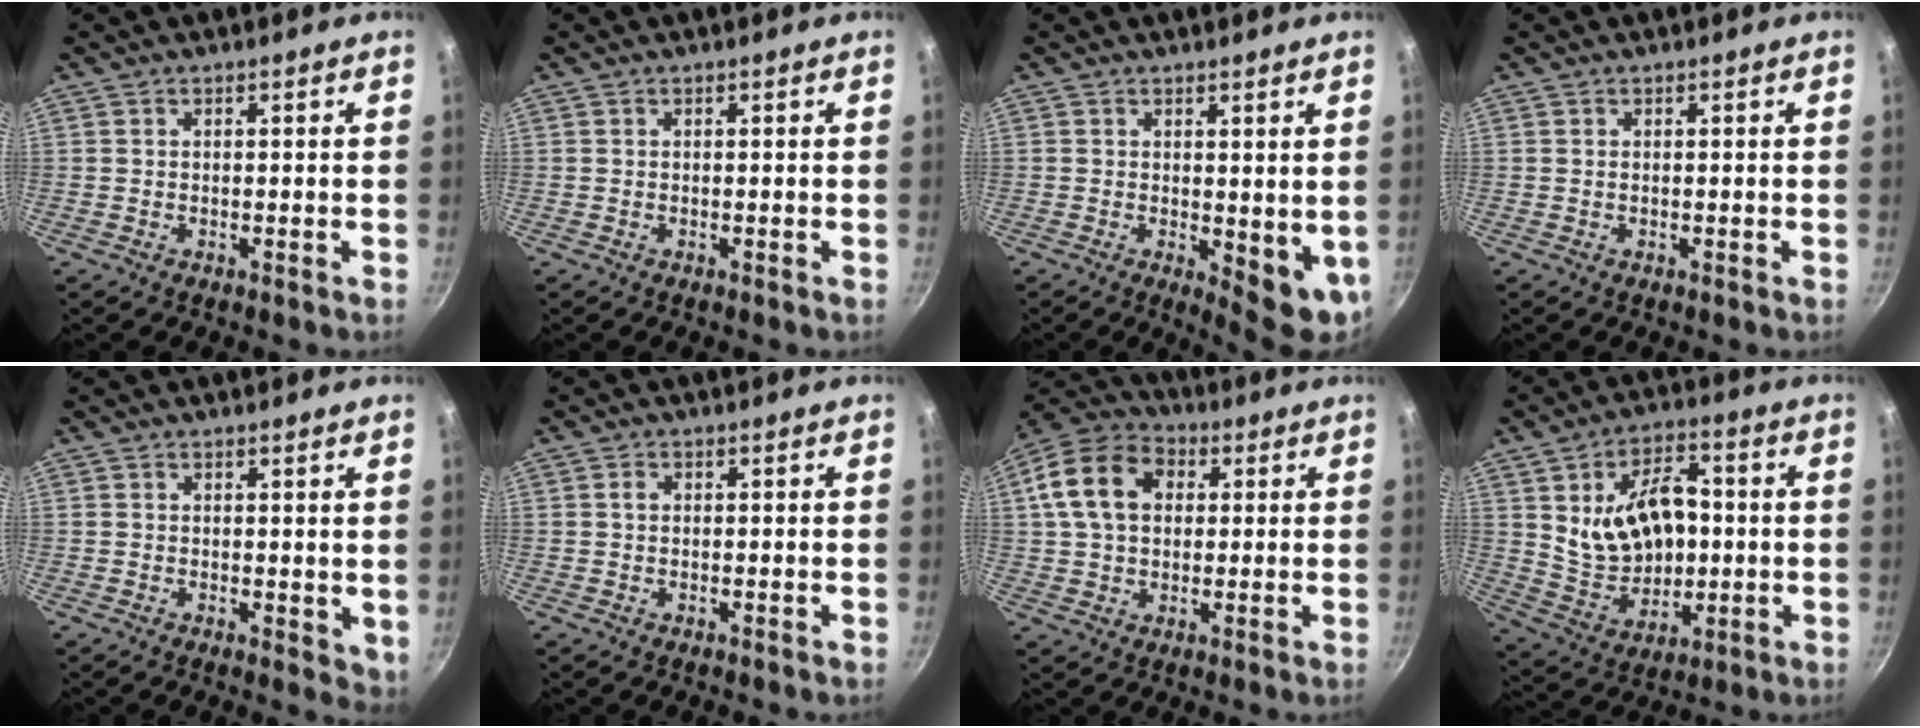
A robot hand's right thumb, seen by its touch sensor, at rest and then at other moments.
{"total": 0.0}
{"total": 7.4, "force": [0.5, 3.3, 6.6], "torque": [-0.066, -0.011, 0.015]}
{"total": 0.0}
{"total": 3.7, "force": [1.0, 2.2, 2.8], "torque": [-0.028, -0.003, 0.016]}
{"total": 1.1, "force": [0.1, 0.9, 0.6], "torque": [-0.008, 0.006, 0.003]}
{"total": 13.9, "force": [3.0, 10.1, 9.0], "torque": [-0.143, 0.019, 0.037]}
{"total": 16.3, "force": [1.4, 10.8, 12.2], "torque": [-0.172, -0.001, 0.040]}